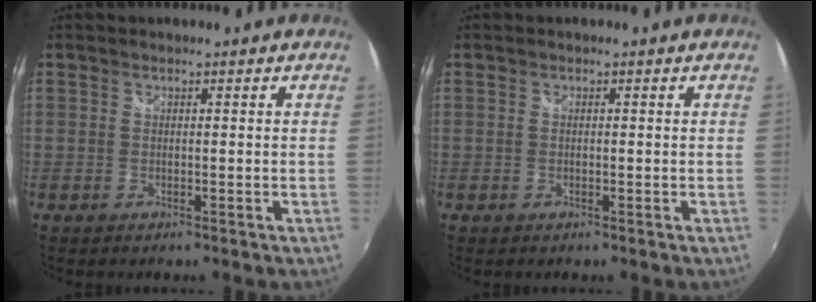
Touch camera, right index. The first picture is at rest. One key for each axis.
{"total": 0.0}